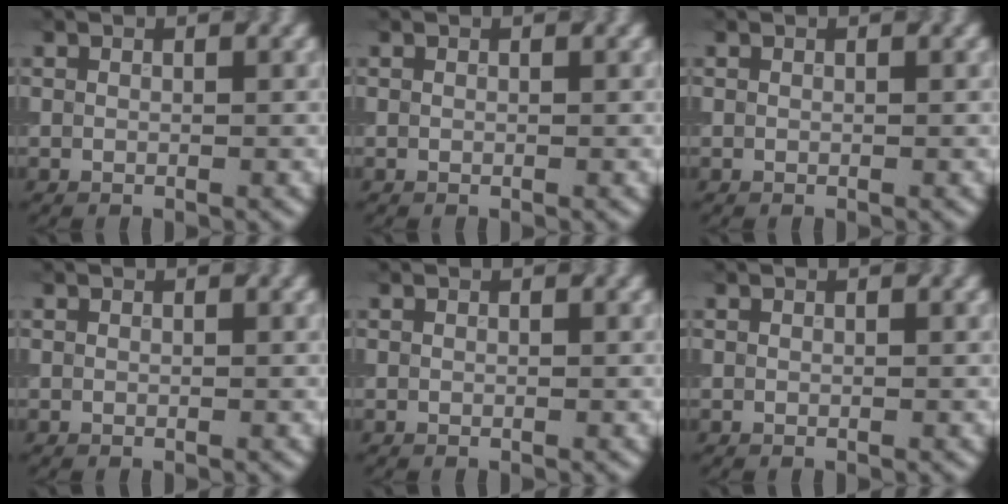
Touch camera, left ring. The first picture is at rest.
{"total": 0.0}
{"total": 0.0}
{"total": 0.0}
{"total": 0.0}
{"total": 0.0}